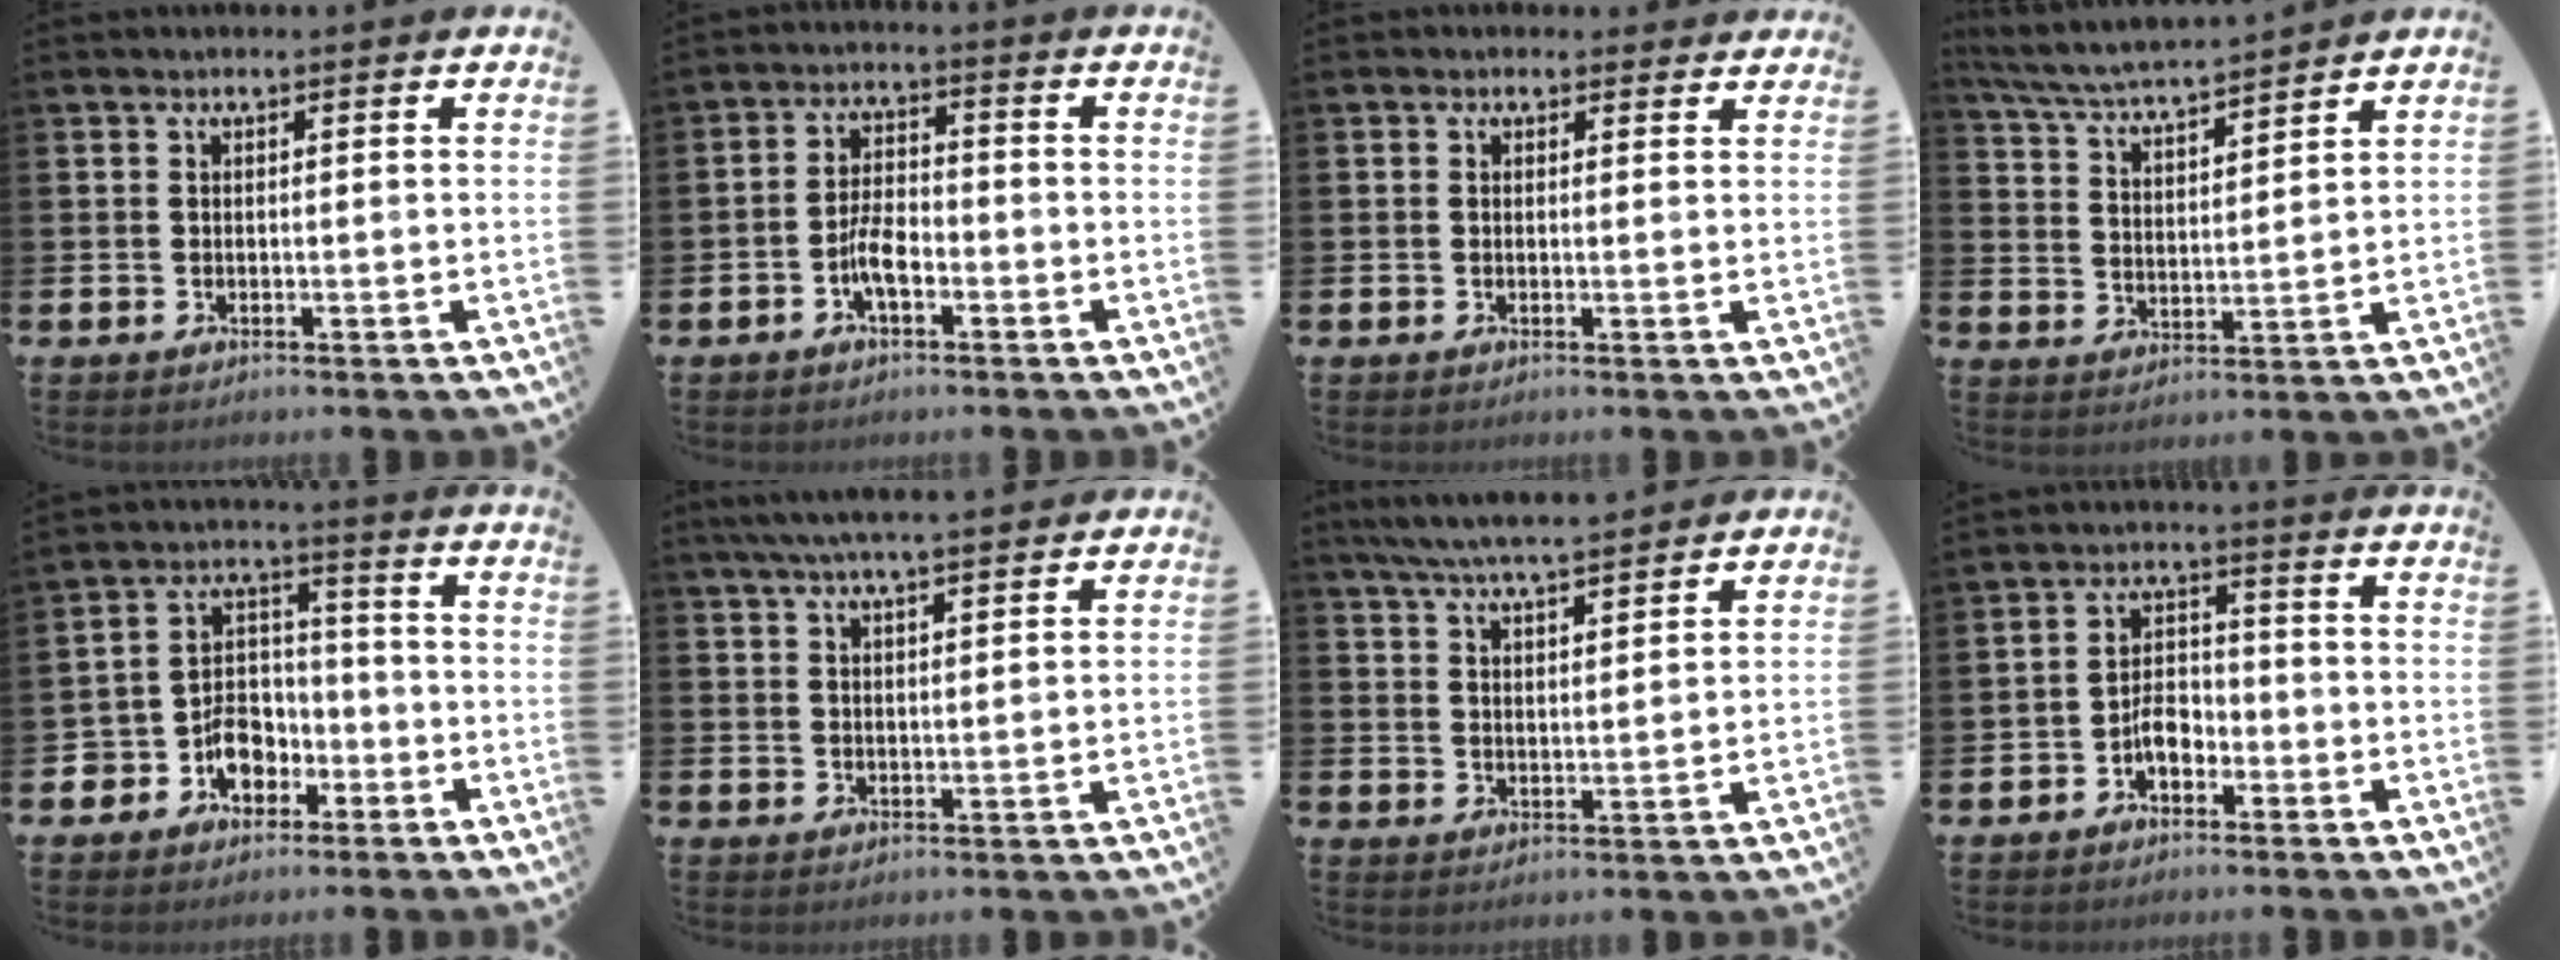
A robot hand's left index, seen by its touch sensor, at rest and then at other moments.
{"total": 4.2, "force": [-1.9, 1.8, 3.3], "torque": [-0.065, 0.007, -0.036]}
{"total": 0.8, "force": [0.5, 0.6, 0.0], "torque": [0.010, 0.004, 0.007]}
{"total": 5.1, "force": [5.0, 0.0, 1.0], "torque": [-0.044, -0.039, 0.084]}
{"total": 6.7, "force": [-3.0, 5.3, 2.8], "torque": [-0.071, 0.008, -0.059]}
{"total": 5.3, "force": [4.8, 0.4, 2.2], "torque": [-0.050, -0.011, 0.087]}
{"total": 6.3, "force": [6.0, 0.4, 1.7], "torque": [-0.054, -0.025, 0.109]}
{"total": 3.8, "force": [-2.1, 2.2, 2.2], "torque": [-0.034, 0.008, -0.044]}